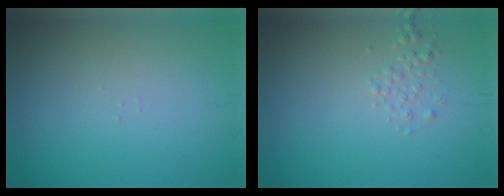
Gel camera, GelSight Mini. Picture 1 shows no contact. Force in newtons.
{"total": 0.9, "press": 0.9, "slide": 0.1}